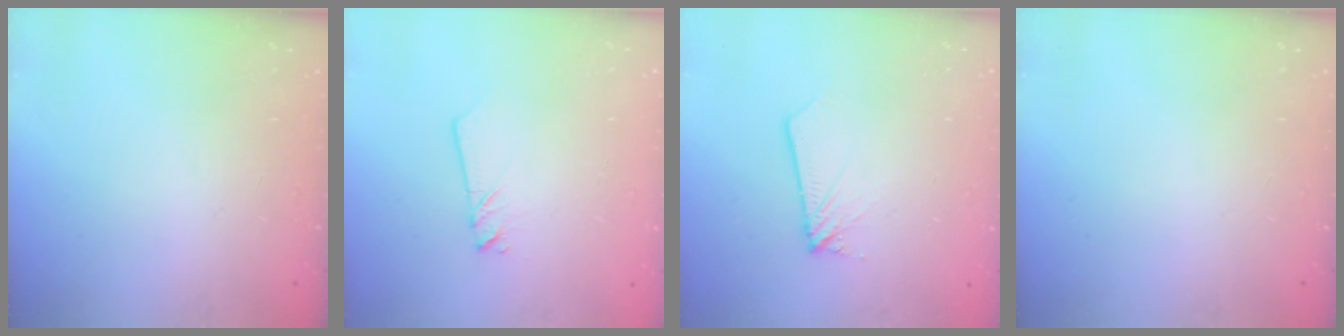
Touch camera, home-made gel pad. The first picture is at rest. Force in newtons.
{"total": 2.0, "press": 2.0, "slide": 0.1}
{"total": 1.9, "press": 1.9, "slide": 0.1}
{"total": 0.0}